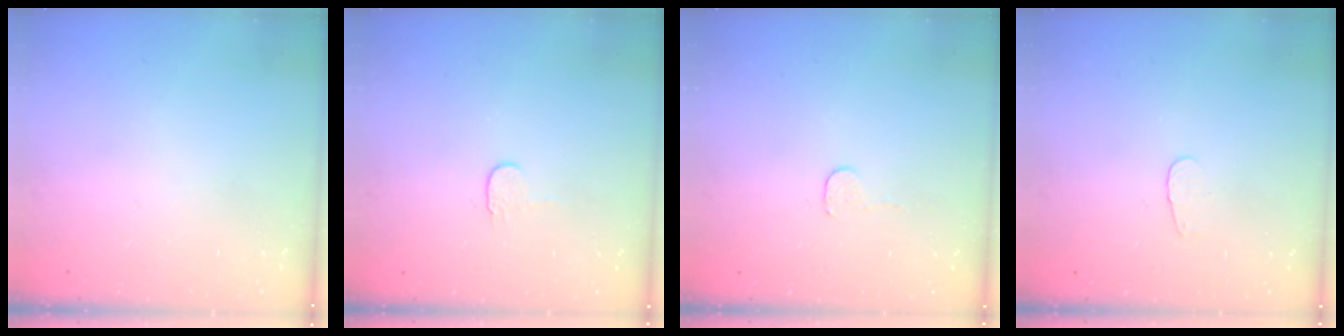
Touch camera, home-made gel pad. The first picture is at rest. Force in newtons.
{"total": 3.7, "press": 3.7, "slide": 0.4}
{"total": 2.7, "press": 2.7, "slide": 0.2}
{"total": 3.1, "press": 3.1, "slide": 0.4}